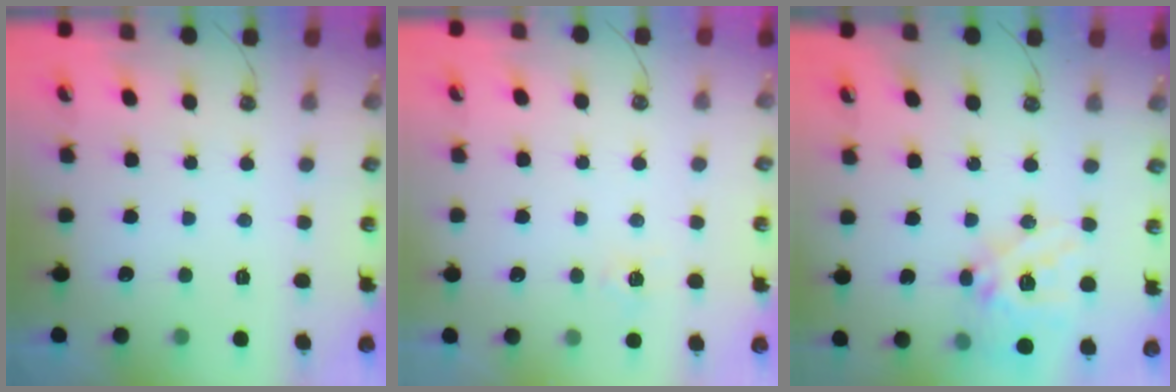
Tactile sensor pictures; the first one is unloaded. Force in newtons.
{"total": 4.2, "press": 4.2, "slide": 0.5}
{"total": 18.0, "press": 17.9, "slide": 1.9}